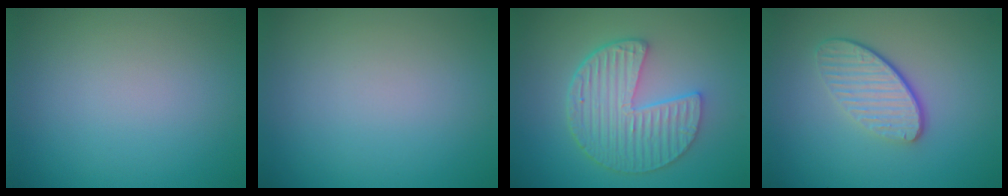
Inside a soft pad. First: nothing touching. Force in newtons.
{"total": 0.0}
{"total": 6.2, "press": 4.7, "slide": 4.1}
{"total": 3.8, "press": 2.8, "slide": 2.6}